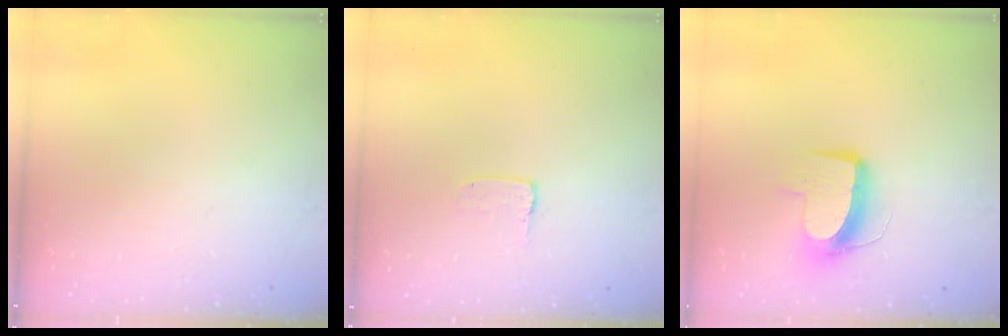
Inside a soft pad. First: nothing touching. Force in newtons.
{"total": 2.0, "press": 2.0, "slide": 0.0}
{"total": 9.7, "press": 9.7, "slide": 0.6}